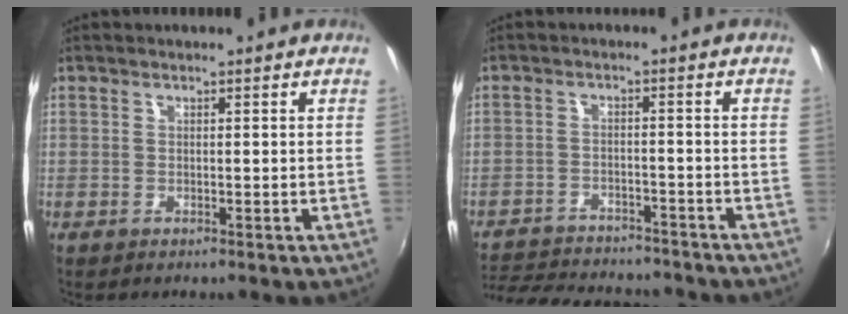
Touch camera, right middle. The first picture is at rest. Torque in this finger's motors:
{"motor_torque": [0.57, -1.57, 0.24, 0.05]}